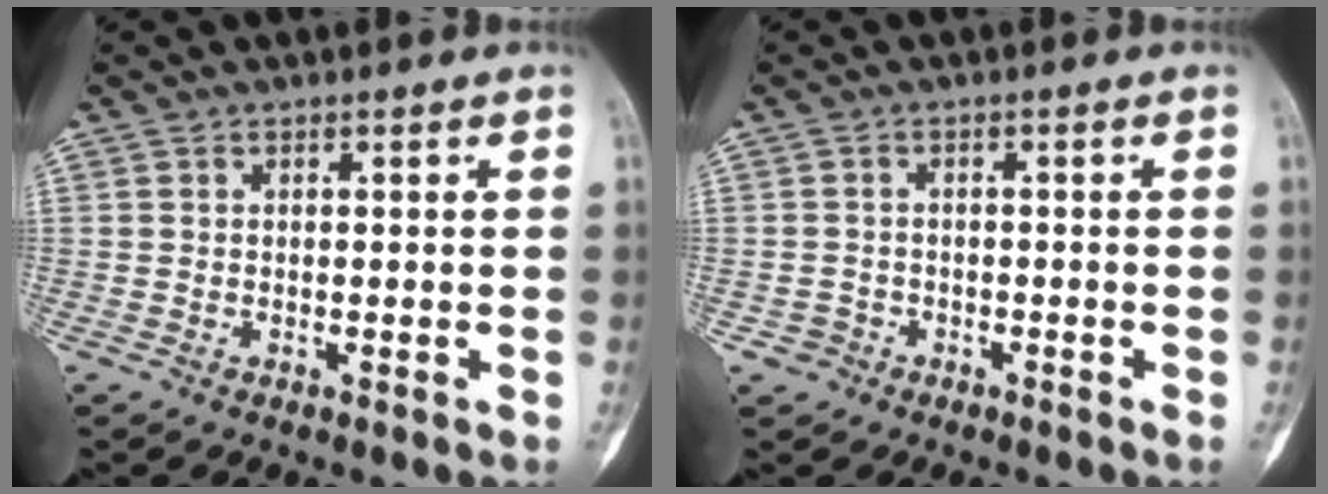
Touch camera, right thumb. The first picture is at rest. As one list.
[{"total": 1.8, "force": [-1.0, 1.5, -0.1], "torque": [0.005, 0.012, -0.018]}]